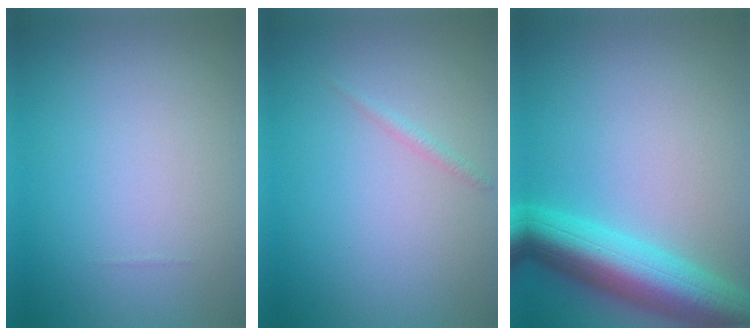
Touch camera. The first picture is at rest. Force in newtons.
{"total": 0.7, "press": 0.7, "slide": 0.0}
{"total": 8.5, "press": 8.5, "slide": 0.5}